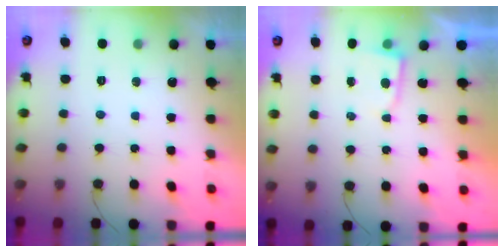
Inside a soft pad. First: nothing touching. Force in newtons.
{"total": 2.1, "press": 2.1, "slide": 0.3}